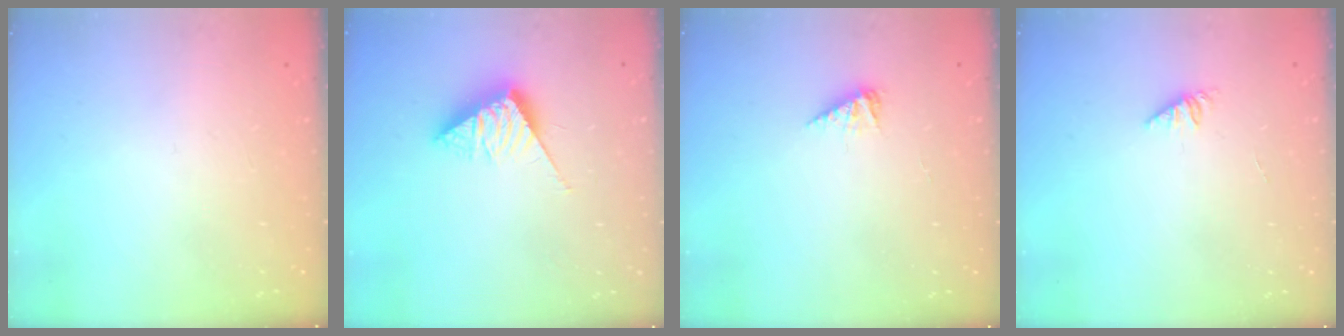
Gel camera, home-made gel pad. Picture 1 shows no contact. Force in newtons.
{"total": 8.2, "press": 8.2, "slide": 0.4}
{"total": 2.5, "press": 2.5, "slide": 0.4}
{"total": 1.0, "press": 1.0, "slide": 0.3}